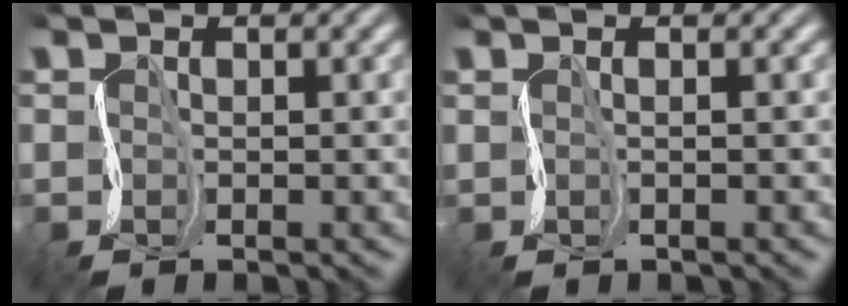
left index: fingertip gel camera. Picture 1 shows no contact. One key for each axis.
{"total": 1.2, "fx": 0.6, "fy": 0.6, "fz": 0.9, "tx": -0.002, "ty": 0.008, "tz": 0.000}